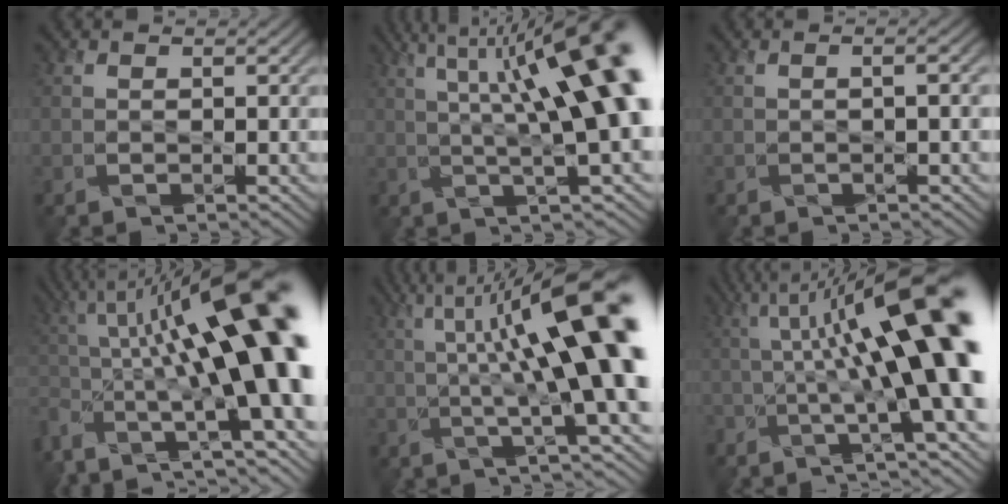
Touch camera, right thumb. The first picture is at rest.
{"total": 15.4, "force": [3.8, 3.9, 14.4], "torque": [-0.211, 0.022, 0.071]}
{"total": 1.9, "force": [-0.1, 0.6, 1.8], "torque": [-0.024, 0.006, -0.002]}
{"total": 20.9, "force": [-2.6, 6.3, 19.8], "torque": [-0.302, 0.006, -0.052]}
{"total": 15.7, "force": [2.1, 3.4, 15.1], "torque": [-0.215, 0.012, 0.045]}
{"total": 16.3, "force": [0.9, 4.3, 15.7], "torque": [-0.224, 0.010, 0.017]}